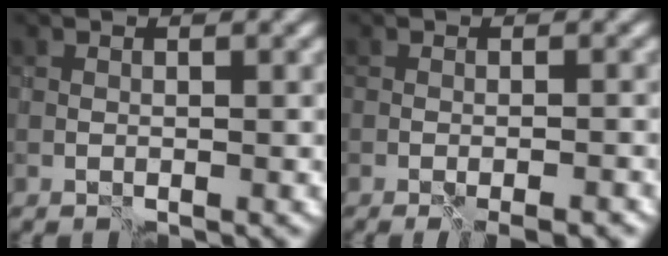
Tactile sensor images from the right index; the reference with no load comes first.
{"total": 2.8, "force": [-2.0, 0.2, 2.0], "torque": [-0.022, -0.002, -0.016]}